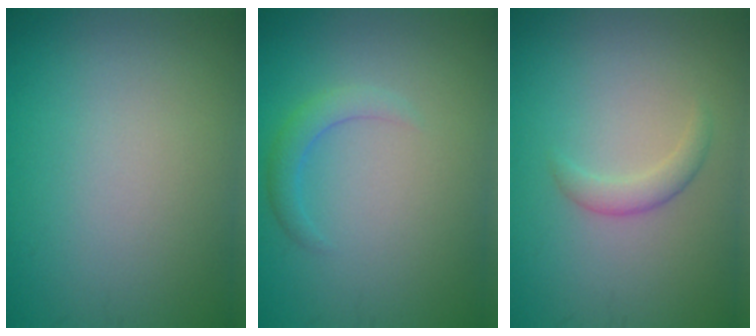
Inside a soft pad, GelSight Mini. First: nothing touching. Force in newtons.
{"total": 1.8, "press": 1.8, "slide": 0.2}
{"total": 1.6, "press": 1.6, "slide": 0.1}